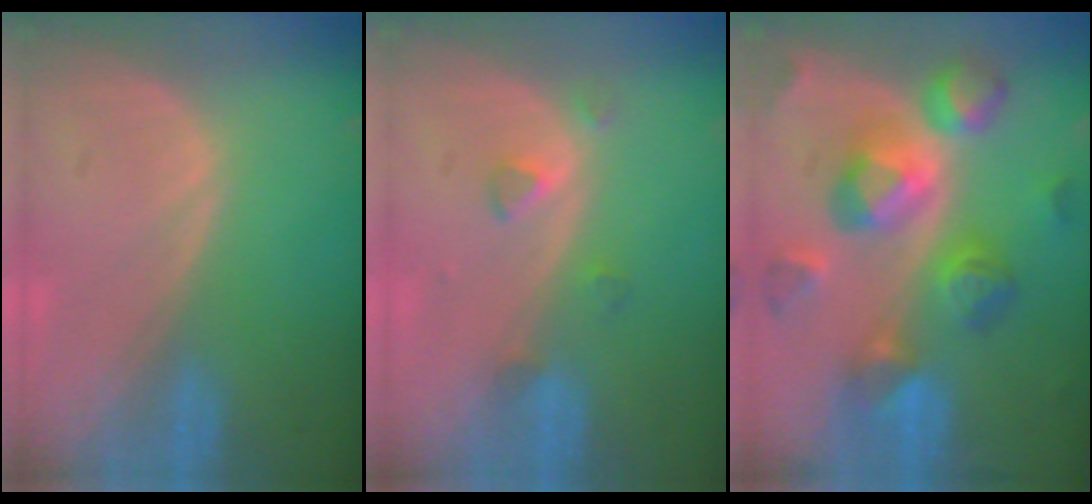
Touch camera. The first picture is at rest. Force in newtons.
{"total": 2.5, "press": 2.3, "slide": 0.9}
{"total": 11.4, "press": 11.4, "slide": 0.9}